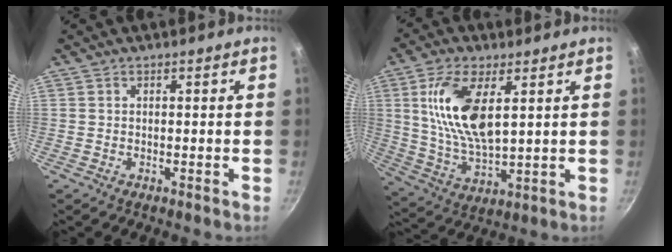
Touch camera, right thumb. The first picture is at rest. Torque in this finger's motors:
{"motor_torque": [0.06, 2.22, 1.51, 0.33, 0.19]}